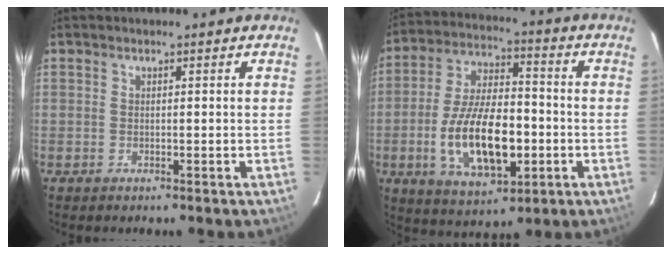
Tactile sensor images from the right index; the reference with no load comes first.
{"total": 17.4, "force": [-4.1, 7.9, 14.9], "torque": [-0.293, 0.001, -0.060]}